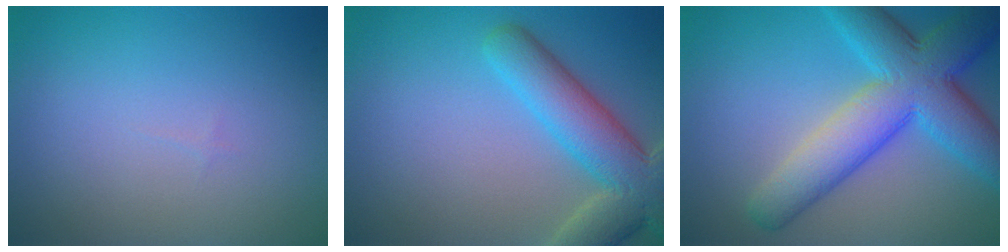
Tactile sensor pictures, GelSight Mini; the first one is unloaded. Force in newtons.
{"total": 7.5, "press": 7.4, "slide": 0.6}
{"total": 9.7, "press": 9.7, "slide": 0.2}